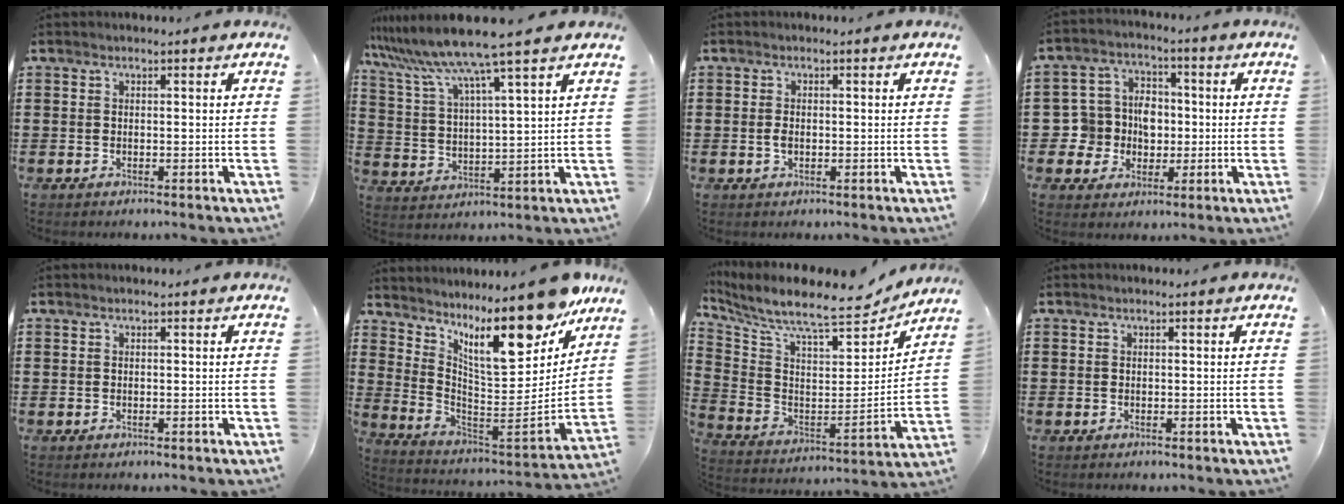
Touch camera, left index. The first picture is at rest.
{"total": 9.5, "force": [7.9, -1.1, 5.2], "torque": [-0.129, -0.048, 0.130]}
{"total": 1.6, "force": [-0.1, 0.8, 1.4], "torque": [-0.035, 0.000, -0.006]}
{"total": 7.0, "force": [-0.1, 6.7, 2.0], "torque": [-0.081, 0.010, -0.002]}
{"total": 0.0}
{"total": 14.6, "force": [10.6, 3.1, 9.5], "torque": [-0.171, -0.081, 0.175]}
{"total": 9.0, "force": [7.8, 1.2, 4.2], "torque": [-0.118, -0.065, 0.130]}
{"total": 0.0}